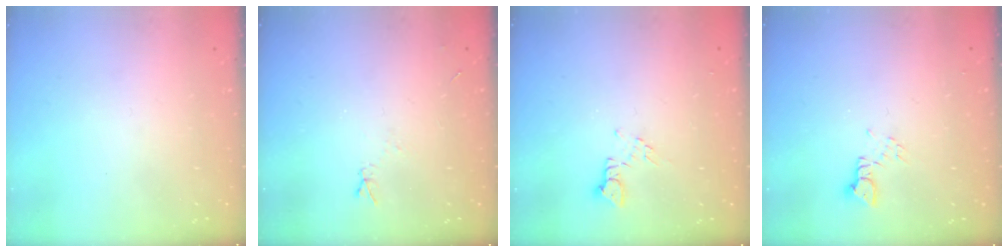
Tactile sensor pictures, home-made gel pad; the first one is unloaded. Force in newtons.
{"total": 4.8, "press": 4.8, "slide": 0.7}
{"total": 4.5, "press": 4.4, "slide": 0.7}
{"total": 2.1, "press": 2.1, "slide": 0.3}